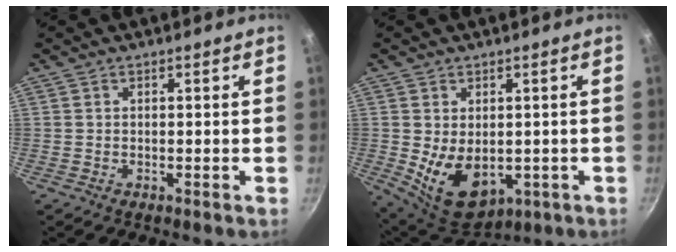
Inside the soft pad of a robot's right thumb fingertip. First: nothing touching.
{"total": 11.0, "force": [-1.2, 7.3, 8.2], "torque": [-0.113, -0.017, 0.008]}